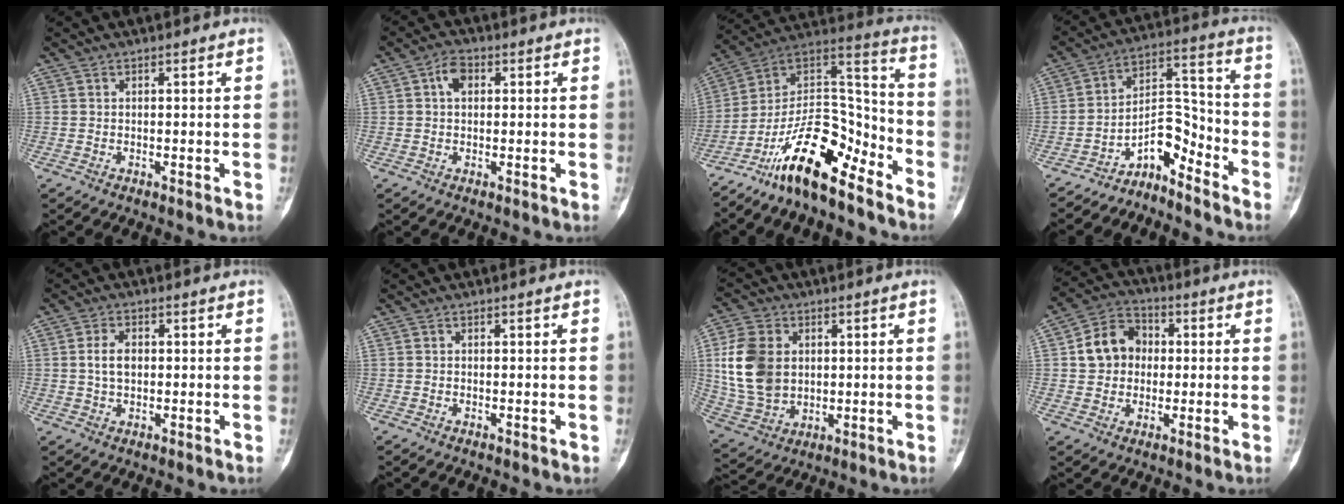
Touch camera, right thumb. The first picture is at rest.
{"total": 4.0, "force": [1.2, 2.8, 2.7], "torque": [-0.039, 0.006, 0.017]}
{"total": 18.0, "force": [-12.3, 6.6, 11.3], "torque": [-0.159, 0.111, -0.219]}
{"total": 8.3, "force": [-6.8, 3.5, 3.2], "torque": [-0.029, 0.098, -0.126]}
{"total": 4.2, "force": [0.4, 2.7, 3.2], "torque": [-0.060, 0.005, 0.006]}
{"total": 0.0}
{"total": 14.1, "force": [2.1, 10.5, 9.1], "torque": [-0.167, -0.004, 0.051]}
{"total": 9.8, "force": [0.7, 8.3, 5.1], "torque": [-0.065, 0.020, 0.002]}